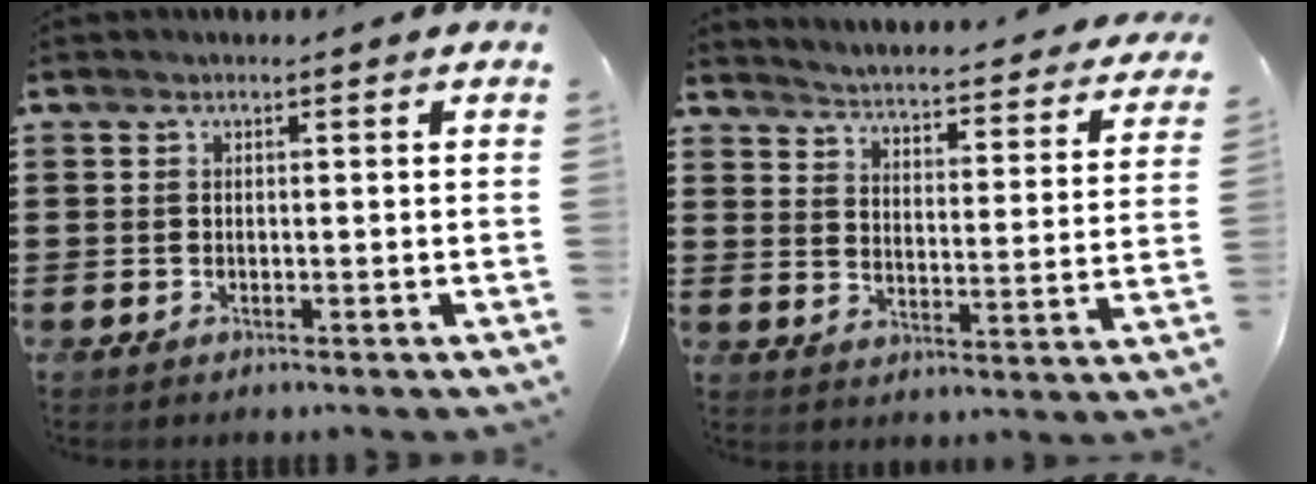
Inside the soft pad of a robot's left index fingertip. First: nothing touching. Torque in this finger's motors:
{"motor_torque": [2.14, 0.00, 0.20, 0.05]}